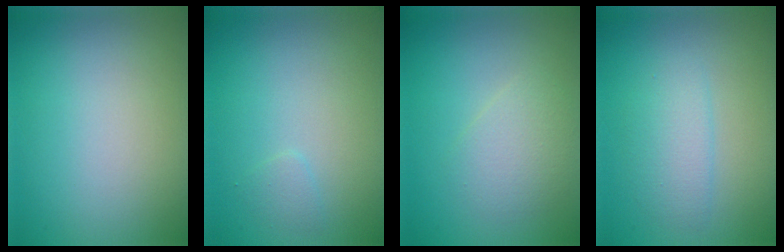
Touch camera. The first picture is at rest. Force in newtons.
{"total": 0.7, "press": 0.7, "slide": 0.0}
{"total": 2.6, "press": 2.6, "slide": 0.1}
{"total": 2.4, "press": 2.4, "slide": 0.0}